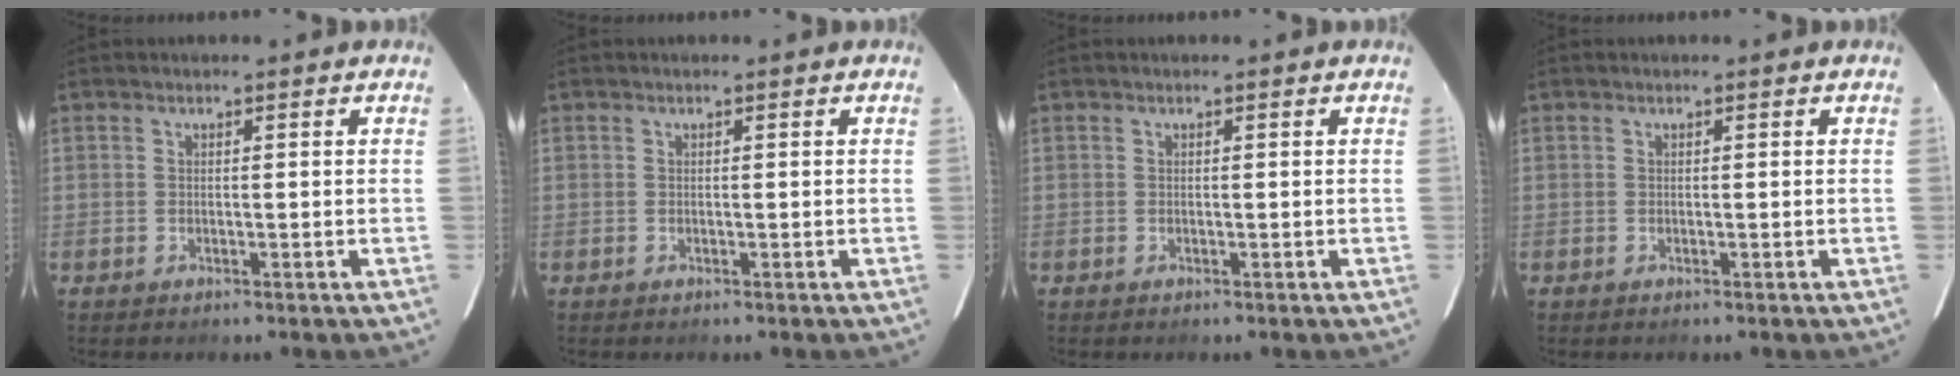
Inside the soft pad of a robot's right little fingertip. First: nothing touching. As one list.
[{"total": 0.0}, {"total": 0.0}, {"total": 0.0}]